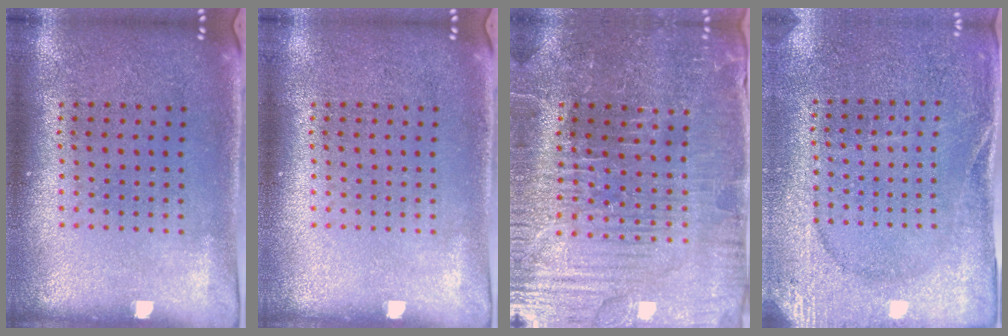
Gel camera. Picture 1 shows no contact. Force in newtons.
{"total": 0.0}
{"total": 3.6, "press": 3.6, "slide": 0.4}
{"total": 2.7, "press": 2.6, "slide": 0.4}